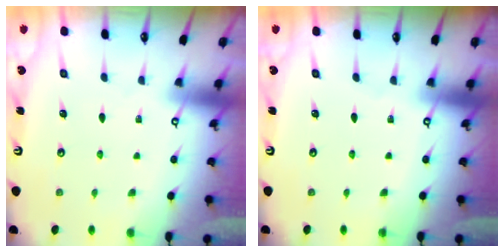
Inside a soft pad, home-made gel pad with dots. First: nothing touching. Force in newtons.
{"total": 0.0}